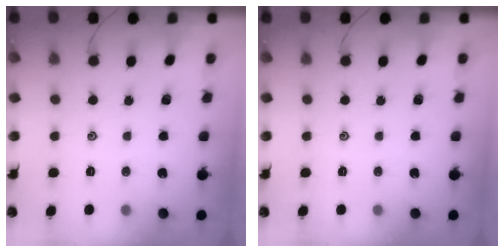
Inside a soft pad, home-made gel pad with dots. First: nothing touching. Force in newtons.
{"total": 0.0}